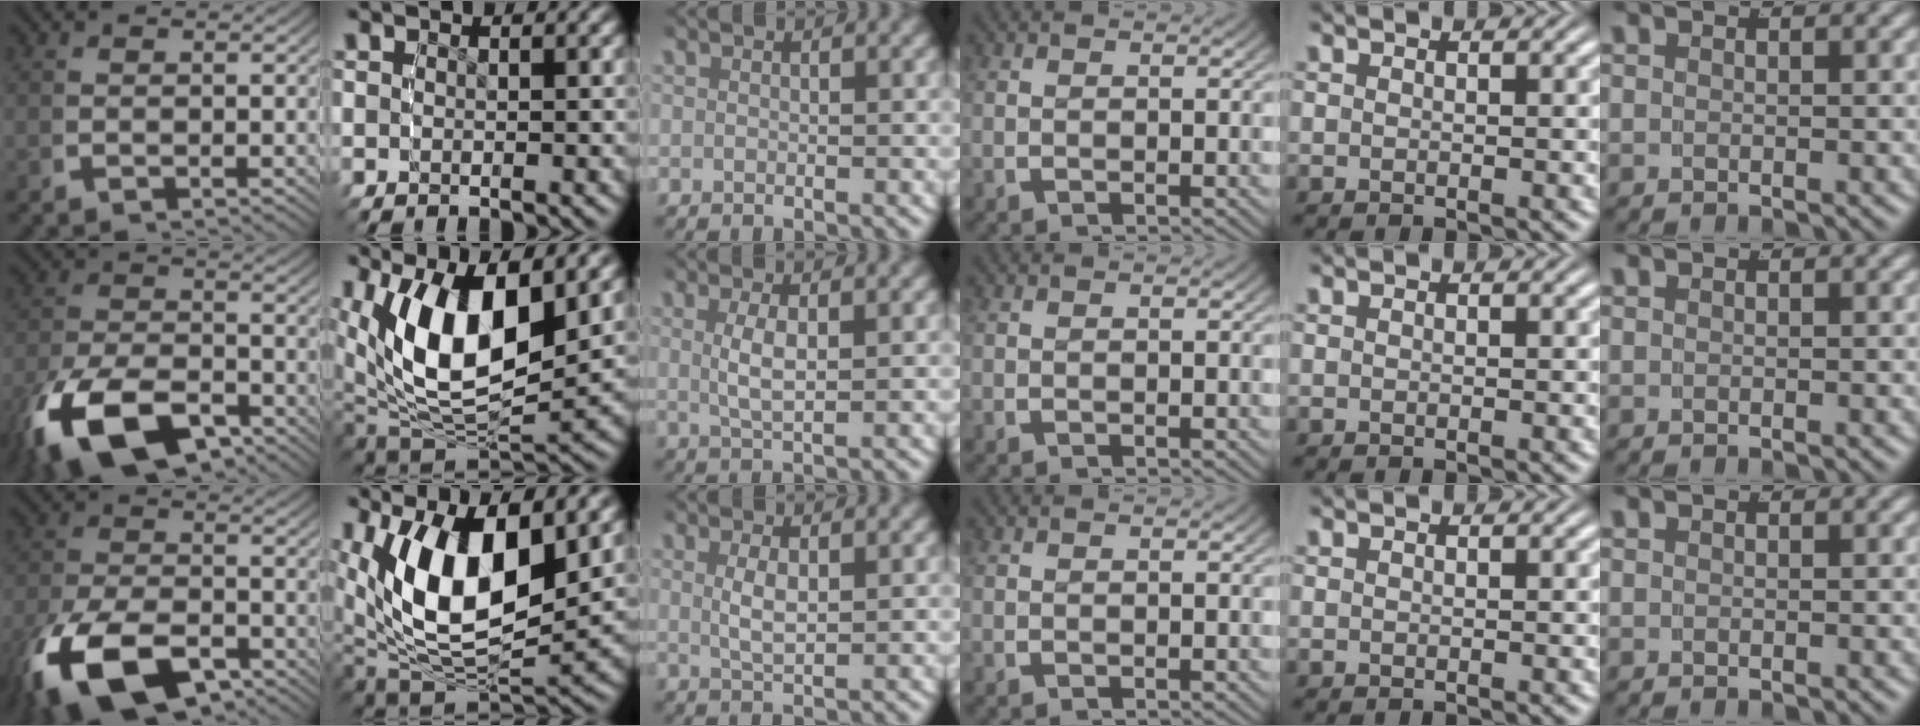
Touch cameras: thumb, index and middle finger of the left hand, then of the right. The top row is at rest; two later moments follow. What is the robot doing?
{"motion": "grasp_and_lifting", "object": "bowl"}